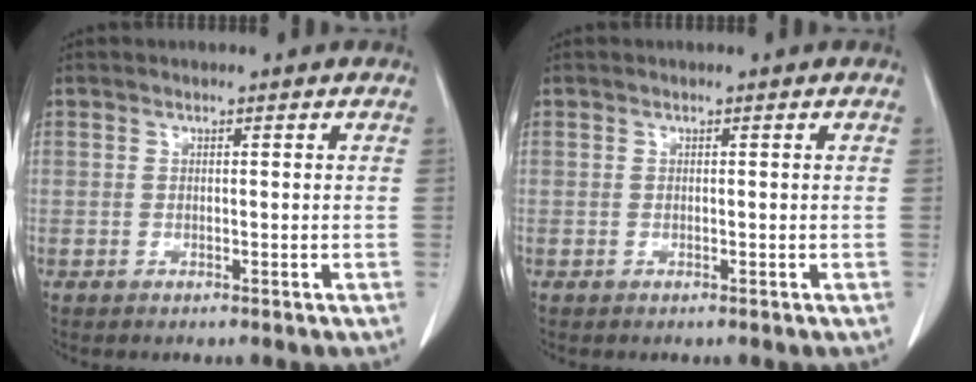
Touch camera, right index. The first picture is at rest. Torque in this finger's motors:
{"motor_torque": [0.00, 0.00, 0.01, 0.00]}